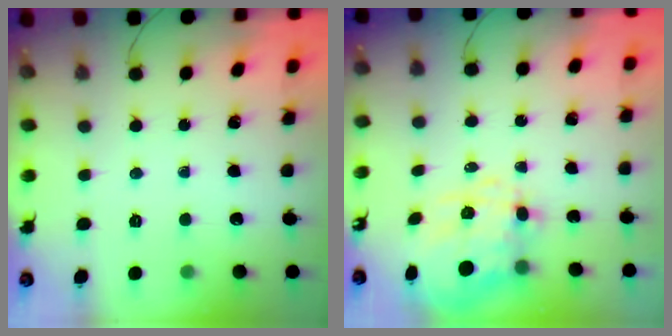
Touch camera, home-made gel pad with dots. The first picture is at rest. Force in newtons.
{"total": 11.7, "press": 11.5, "slide": 2.3}